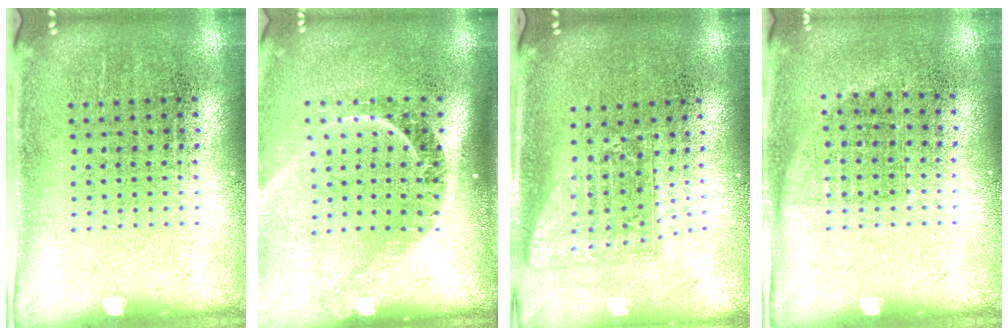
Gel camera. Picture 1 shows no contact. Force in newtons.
{"total": 2.4, "press": 1.6, "slide": 1.8}
{"total": 1.7, "press": 1.3, "slide": 1.1}
{"total": 0.7, "press": 0.7, "slide": 0.3}